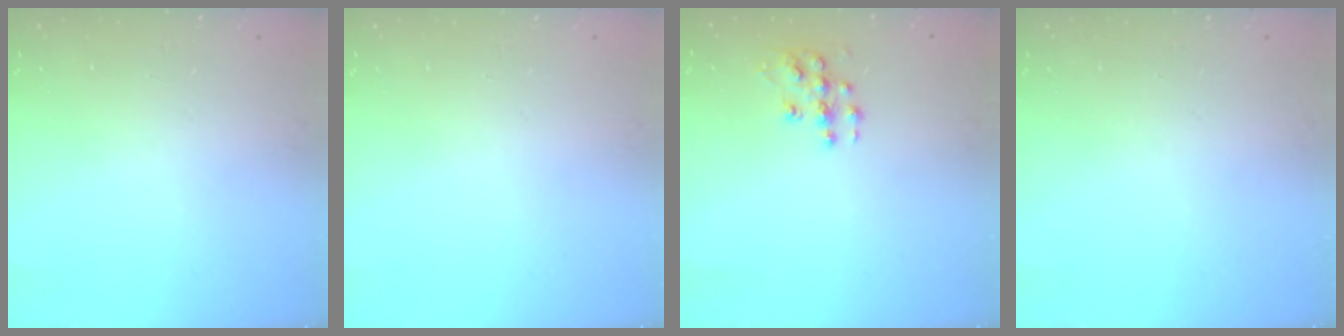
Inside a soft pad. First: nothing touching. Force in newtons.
{"total": 0.0}
{"total": 7.8, "press": 7.8, "slide": 0.4}
{"total": 0.0}